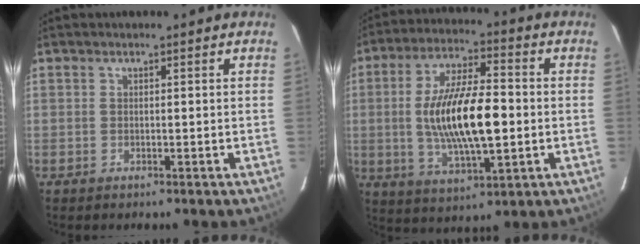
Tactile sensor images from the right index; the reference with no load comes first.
{"total": 16.5, "force": [-1.3, 5.4, 15.5], "torque": [-0.291, -0.003, -0.019]}